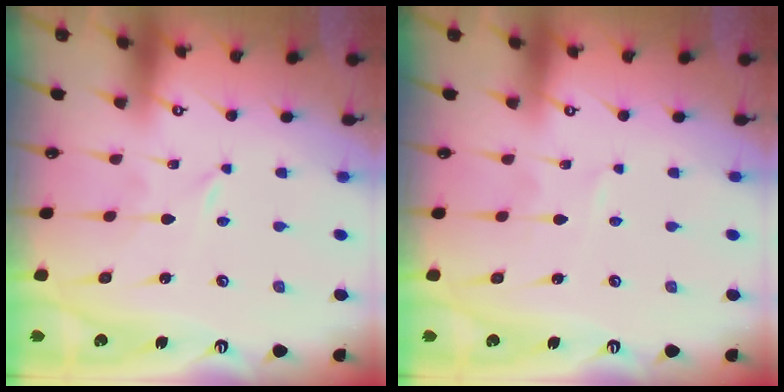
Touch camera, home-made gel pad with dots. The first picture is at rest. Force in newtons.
{"total": 1.9, "press": 1.9, "slide": 0.2}